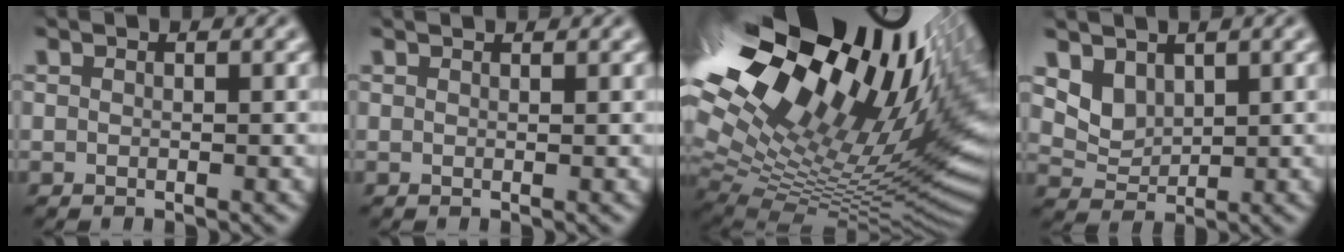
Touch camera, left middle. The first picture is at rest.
{"total": 0.8, "force": [0.8, 0.1, 0.2], "torque": [-0.007, -0.004, 0.005]}
{"total": 21.2, "force": [9.3, 9.2, 16.7], "torque": [-0.254, 0.035, 0.175]}
{"total": 2.8, "force": [1.9, 1.8, 1.0], "torque": [-0.030, -0.017, 0.048]}